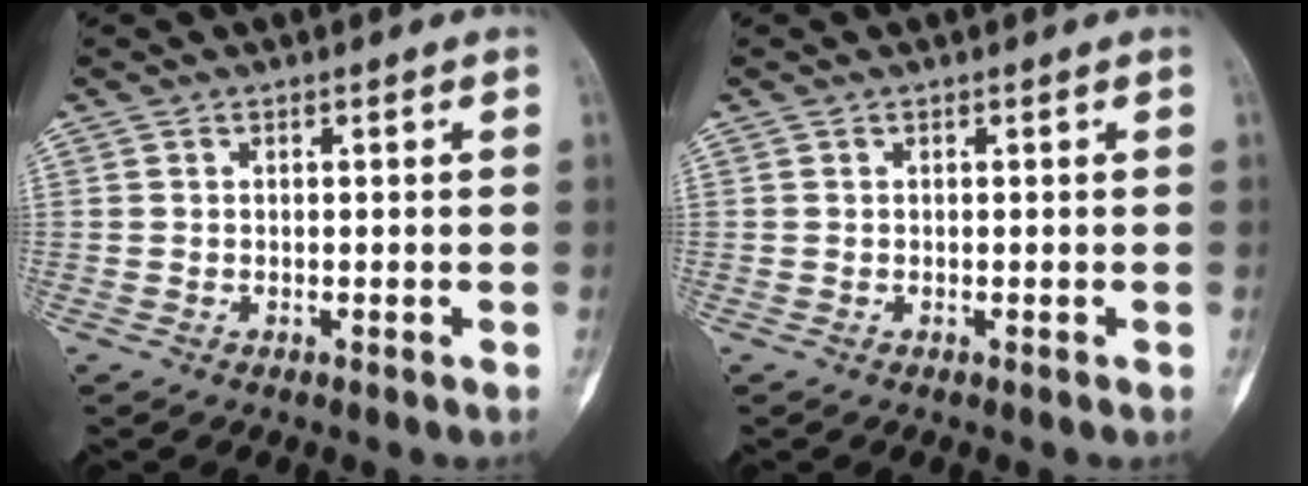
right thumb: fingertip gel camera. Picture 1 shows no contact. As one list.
[{"total": 0.0}]